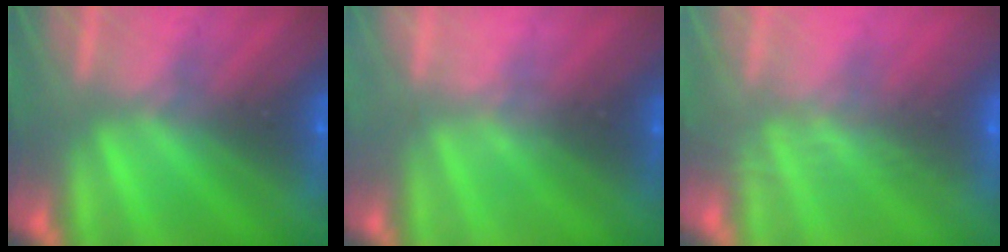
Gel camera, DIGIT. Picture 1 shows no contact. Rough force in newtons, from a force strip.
{"total": 2.1}
{"total": 8.2}